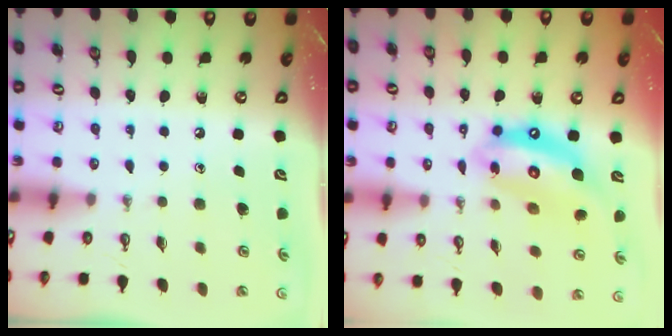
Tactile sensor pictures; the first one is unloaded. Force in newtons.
{"total": 14.1, "press": 14.1, "slide": 1.4}